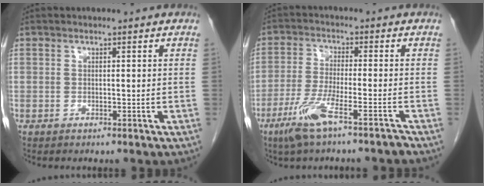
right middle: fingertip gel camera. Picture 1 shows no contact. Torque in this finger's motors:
{"motor_torque": [0.00, -0.17, 0.15, 0.04]}